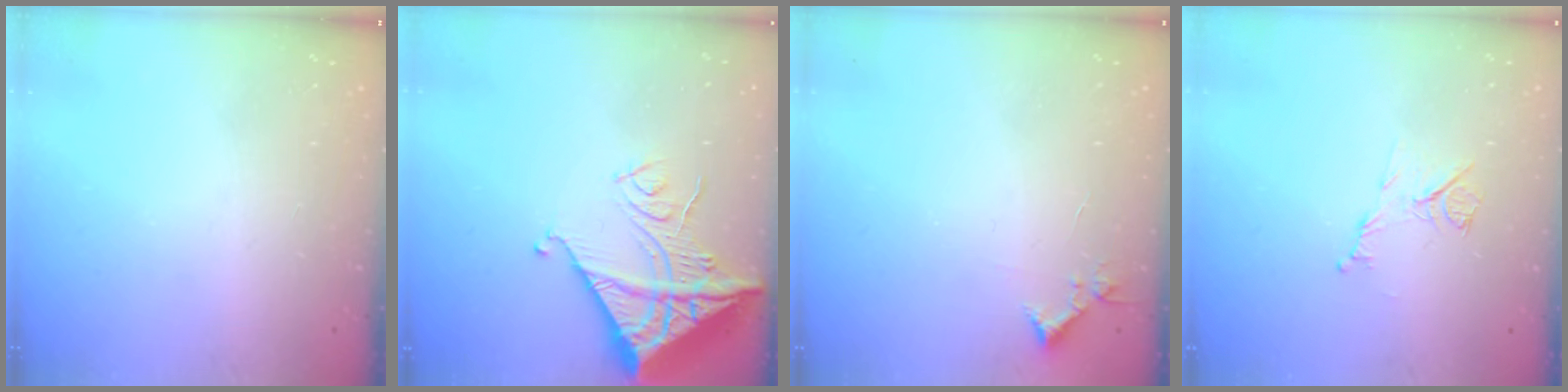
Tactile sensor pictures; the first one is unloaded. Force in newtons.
{"total": 17.1, "press": 17.0, "slide": 1.6}
{"total": 4.4, "press": 4.4, "slide": 0.5}
{"total": 7.2, "press": 7.1, "slide": 0.8}